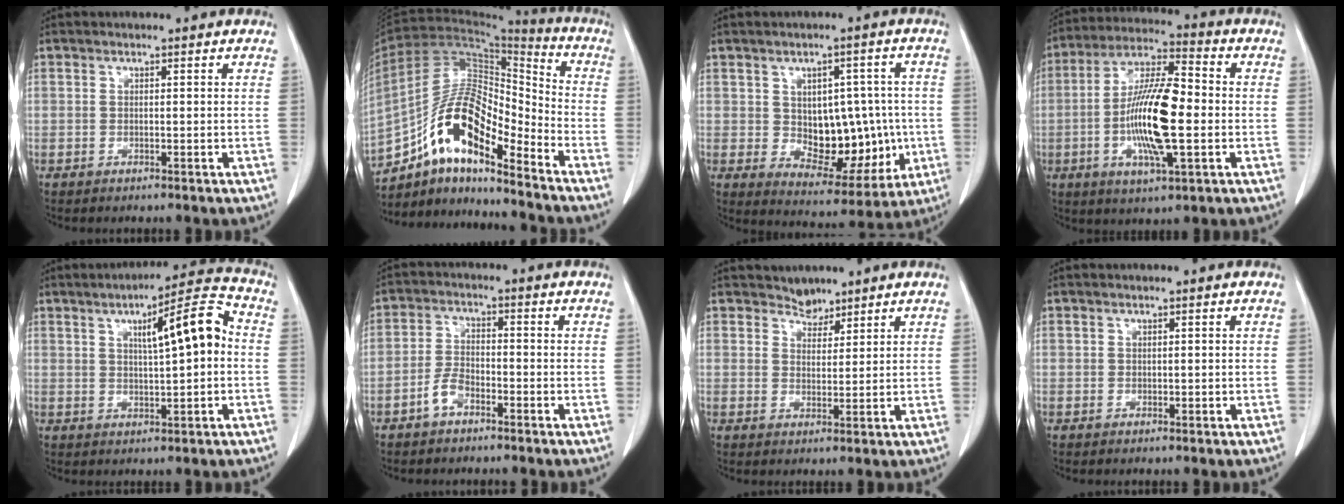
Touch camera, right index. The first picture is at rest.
{"total": 15.2, "force": [-10.3, 4.0, 10.5], "torque": [-0.191, 0.034, -0.181]}
{"total": 12.4, "force": [-0.4, 7.4, 9.9], "torque": [-0.125, 0.017, 0.018]}
{"total": 15.0, "force": [-2.2, 3.1, 14.5], "torque": [-0.277, 0.001, -0.042]}
{"total": 9.9, "force": [1.5, 1.3, 9.7], "torque": [-0.141, 0.025, 0.020]}
{"total": 4.0, "force": [-2.5, 1.9, 2.4], "torque": [-0.052, 0.009, -0.049]}
{"total": 2.7, "force": [2.4, 1.3, 0.0], "torque": [0.006, 0.000, 0.038]}
{"total": 0.0}